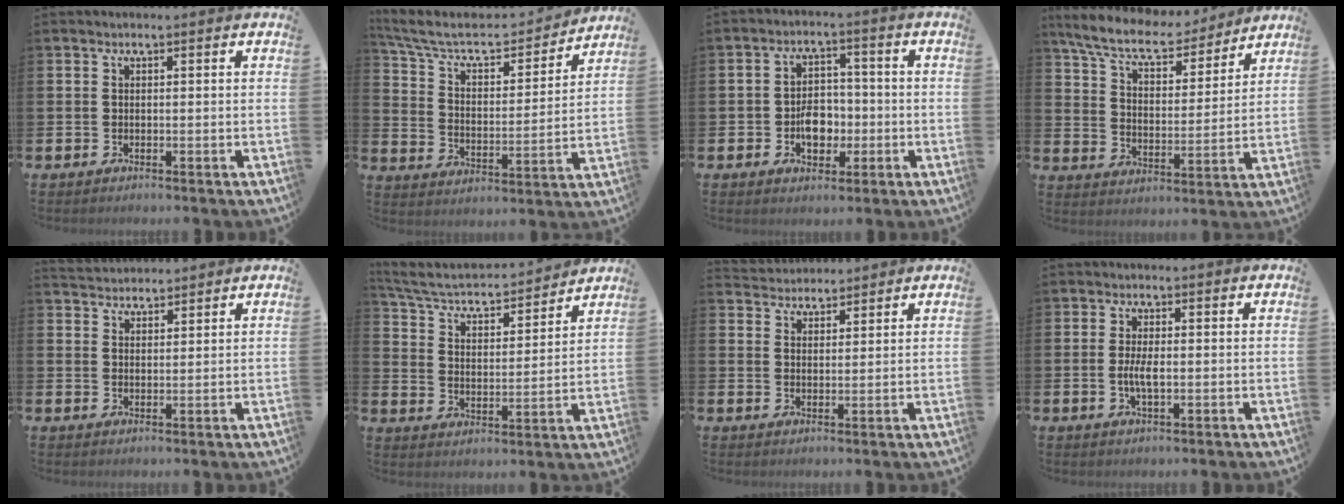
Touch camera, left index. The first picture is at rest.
{"total": 8.1, "force": [6.9, 3.1, 2.9], "torque": [-0.099, -0.043, 0.117]}
{"total": 4.9, "force": [-1.3, 3.6, 3.1], "torque": [-0.046, 0.003, -0.030]}
{"total": 8.7, "force": [7.8, 2.2, 3.1], "torque": [-0.094, -0.050, 0.136]}
{"total": 3.1, "force": [3.0, 0.6, -0.2], "torque": [-0.006, -0.011, 0.057]}
{"total": 5.2, "force": [4.7, 1.5, 1.5], "torque": [-0.062, -0.041, 0.074]}
{"total": 3.4, "force": [3.3, 0.8, -0.5], "torque": [-0.011, -0.009, 0.063]}
{"total": 3.0, "force": [-0.3, 1.1, 2.8], "torque": [-0.051, 0.002, -0.007]}